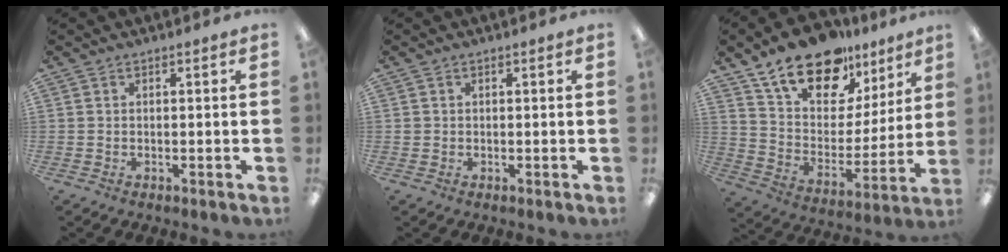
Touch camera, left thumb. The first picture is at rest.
{"total": 0.8, "force": [0.1, 0.8, 0.1], "torque": [-0.001, 0.006, 0.000]}
{"total": 18.9, "force": [14.6, 9.2, 7.7], "torque": [-0.144, -0.098, 0.261]}